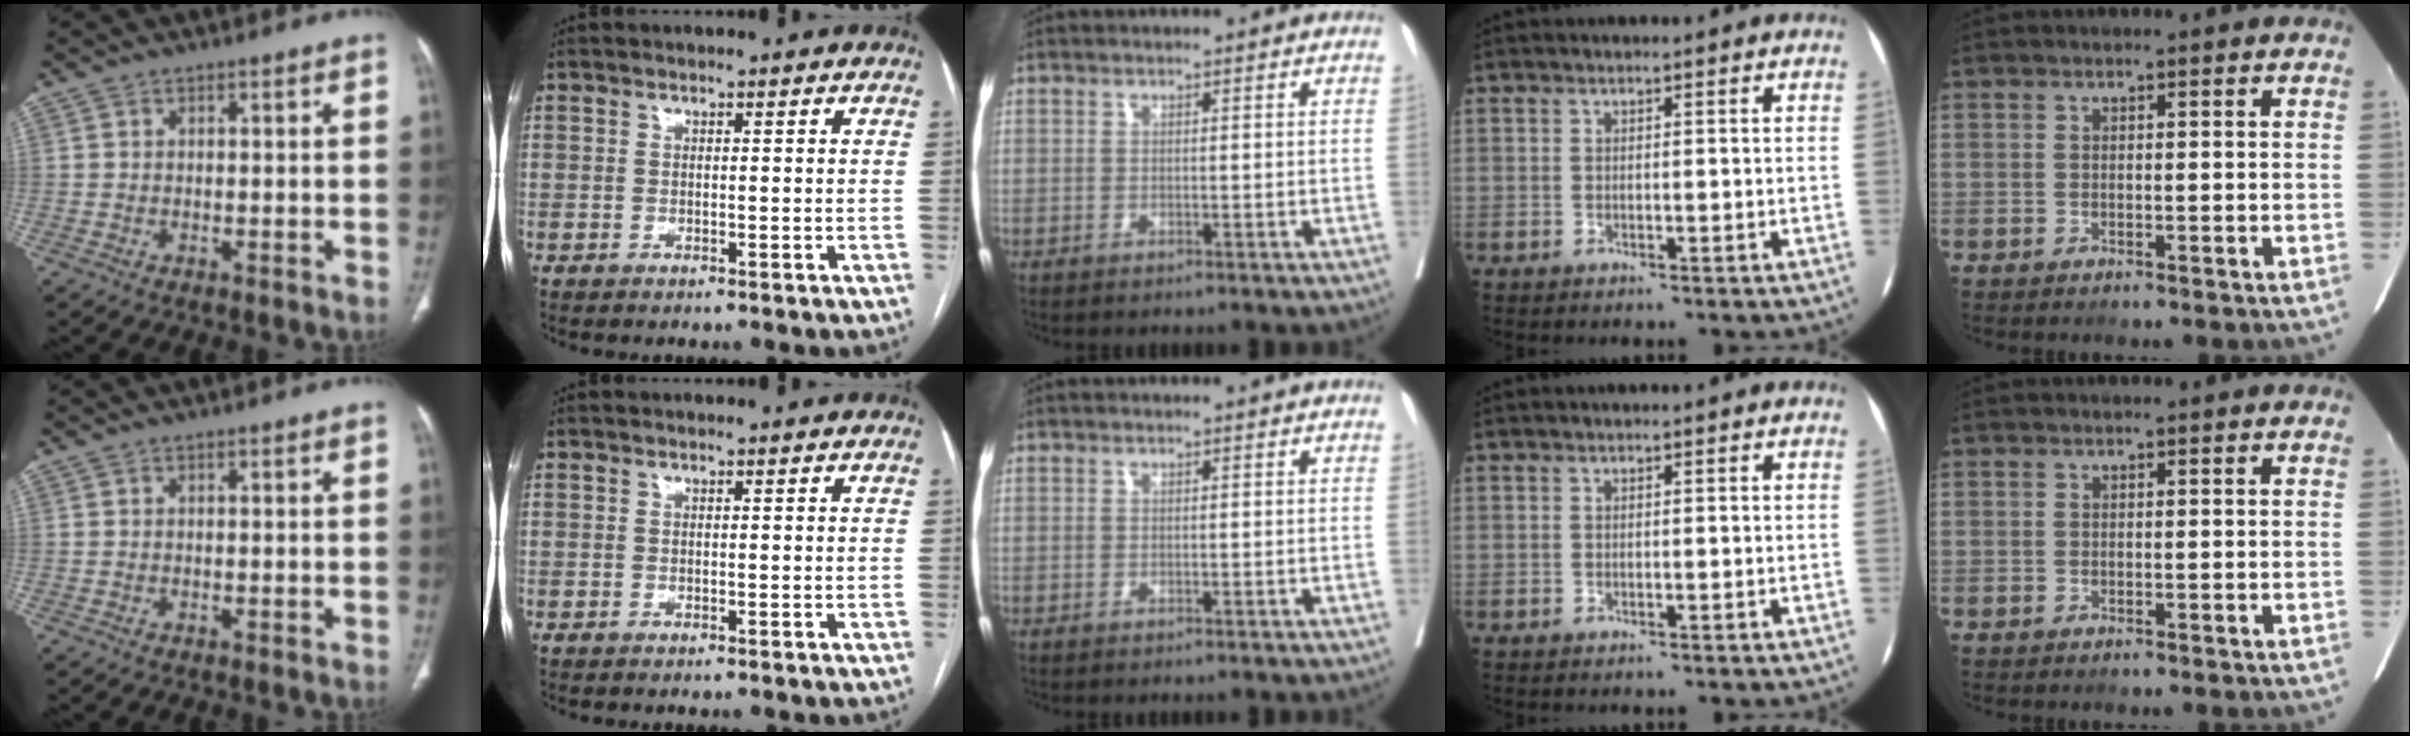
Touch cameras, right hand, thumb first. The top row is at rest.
{}